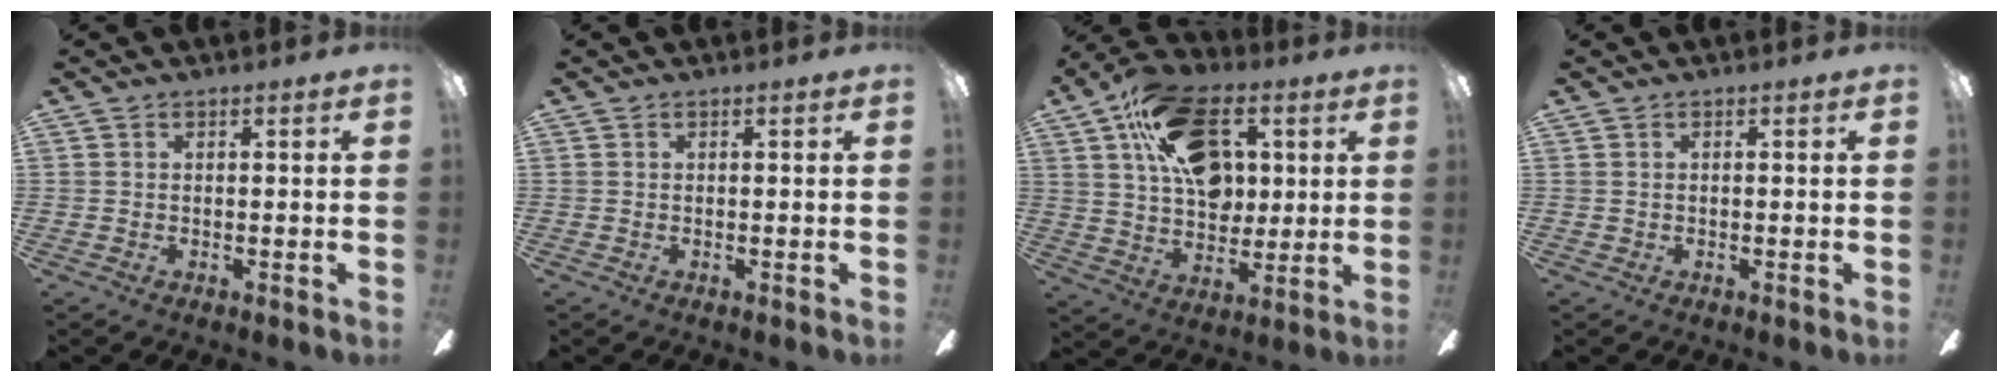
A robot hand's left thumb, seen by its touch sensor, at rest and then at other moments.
{"total": 0.0}
{"total": 21.1, "force": [8.1, 13.7, 13.9], "torque": [-0.210, -0.007, 0.150]}
{"total": 0.0}